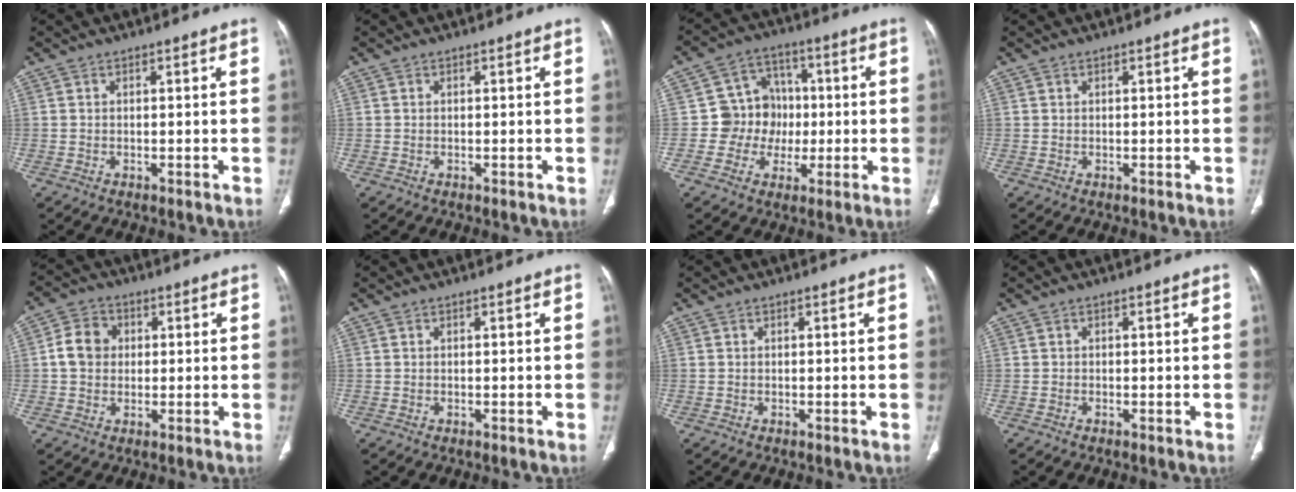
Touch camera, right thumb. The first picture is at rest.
{"total": 0.0}
{"total": 9.7, "force": [-0.7, 9.2, 3.1], "torque": [0.013, 0.025, -0.018]}
{"total": 0.0}
{"total": 6.6, "force": [0.7, 5.7, 3.3], "torque": [-0.048, 0.012, 0.006]}
{"total": 0.0}
{"total": 0.0}
{"total": 0.0}